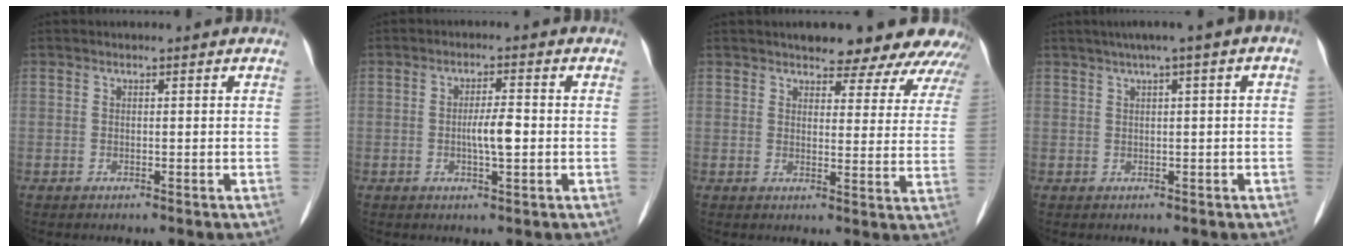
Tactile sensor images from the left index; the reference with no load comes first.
{"total": 3.8, "force": [-0.6, 0.6, 3.7], "torque": [-0.069, -0.002, -0.007]}
{"total": 14.9, "force": [13.1, 4.4, 5.5], "torque": [-0.028, -0.005, 0.131]}
{"total": 4.9, "force": [1.8, 0.3, 4.5], "torque": [-0.070, 0.025, 0.027]}